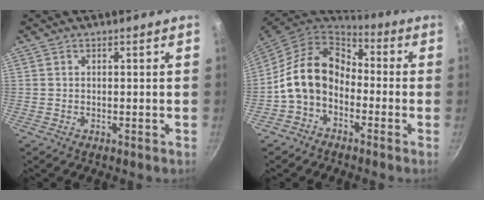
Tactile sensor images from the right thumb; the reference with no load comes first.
{"total": 13.3, "force": [-2.4, 10.0, 8.4], "torque": [-0.124, 0.046, -0.062]}